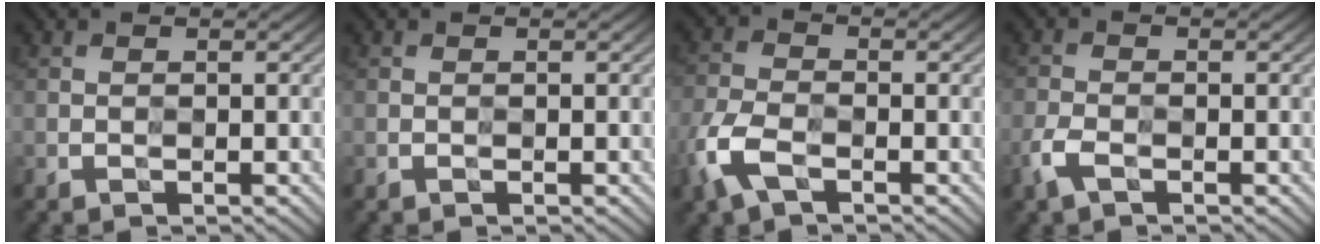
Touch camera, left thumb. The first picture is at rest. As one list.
[{"total": 0.0}, {"total": 5.7, "force": [-3.1, 3.1, 3.5], "torque": [-0.093, -0.008, -0.069]}, {"total": 2.5, "force": [-1.7, 1.3, 1.3], "torque": [-0.033, -0.007, -0.038]}]